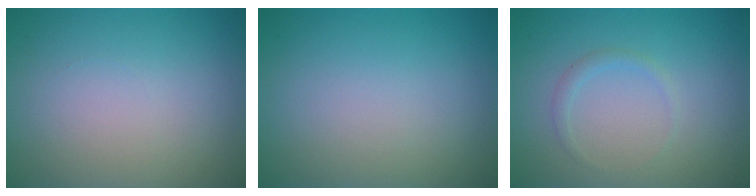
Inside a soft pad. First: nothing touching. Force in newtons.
{"total": 0.0}
{"total": 0.9, "press": 0.9, "slide": 0.1}